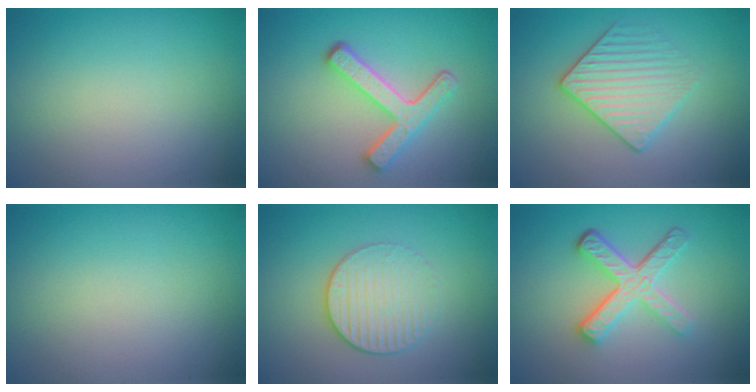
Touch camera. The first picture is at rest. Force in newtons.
{"total": 4.4, "press": 3.4, "slide": 2.9}
{"total": 3.2, "press": 3.1, "slide": 0.9}
{"total": 0.0}
{"total": 3.0, "press": 2.7, "slide": 1.3}
{"total": 4.9, "press": 3.5, "slide": 3.4}